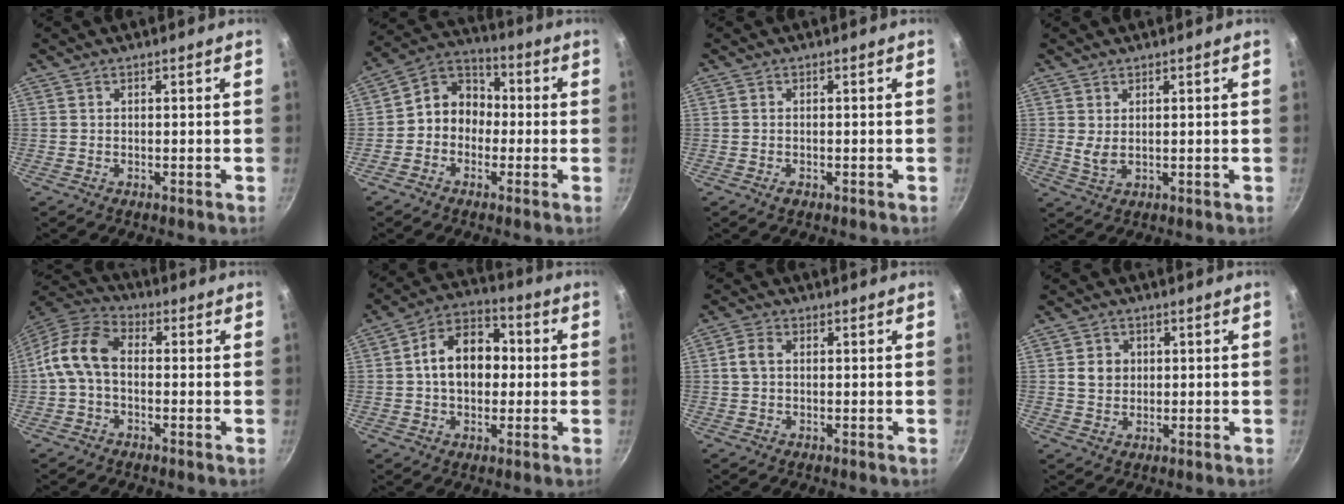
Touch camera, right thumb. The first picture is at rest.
{"total": 9.1, "force": [-1.1, 7.7, 4.6], "torque": [-0.033, 0.039, -0.043]}
{"total": 1.1, "force": [-0.5, 0.7, 0.7], "torque": [-0.012, 0.000, -0.010]}
{"total": 2.8, "force": [0.9, 1.3, 2.3], "torque": [-0.043, -0.011, 0.022]}
{"total": 9.8, "force": [-0.6, 6.5, 7.3], "torque": [-0.134, 0.036, -0.031]}
{"total": 13.2, "force": [0.6, 9.4, 9.3], "torque": [-0.107, 0.030, -0.006]}
{"total": 3.2, "force": [0.3, 2.2, 2.2], "torque": [-0.044, 0.010, 0.001]}
{"total": 4.3, "force": [0.7, 3.7, 2.0], "torque": [-0.015, 0.003, 0.010]}